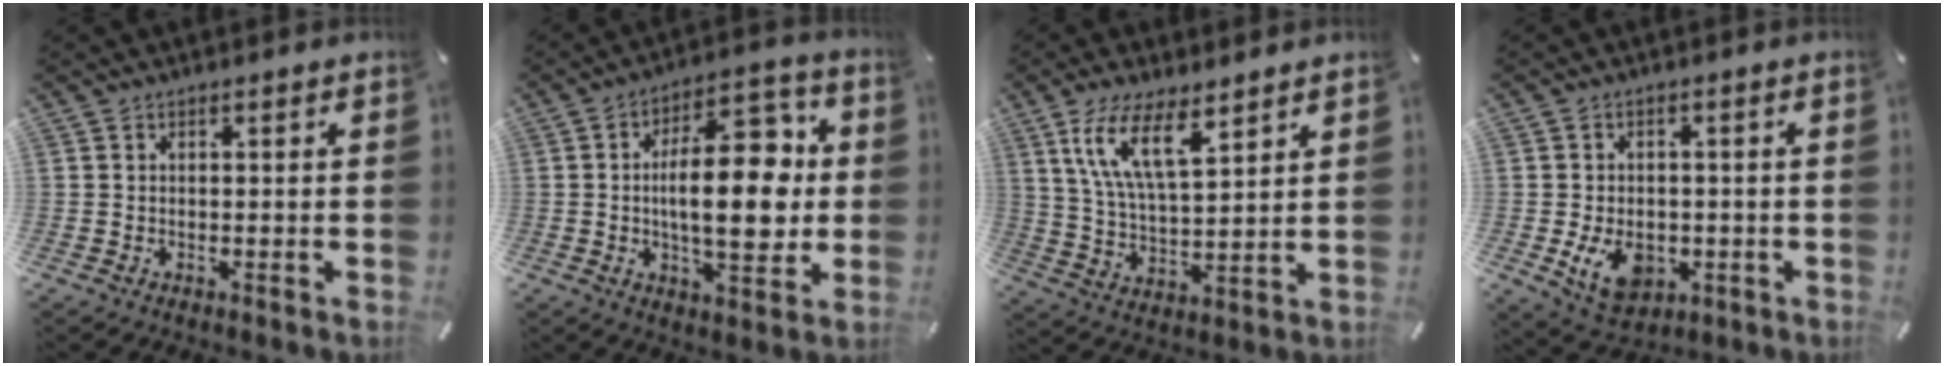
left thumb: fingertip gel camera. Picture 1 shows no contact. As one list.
[{"total": 19.6, "force": [0.8, 9.3, 17.3], "torque": [-0.245, -0.001, 0.008]}, {"total": 12.1, "force": [7.7, 4.5, 8.2], "torque": [-0.193, -0.020, 0.140]}, {"total": 8.0, "force": [-1.8, 6.2, 4.8], "torque": [-0.088, 0.001, -0.033]}]